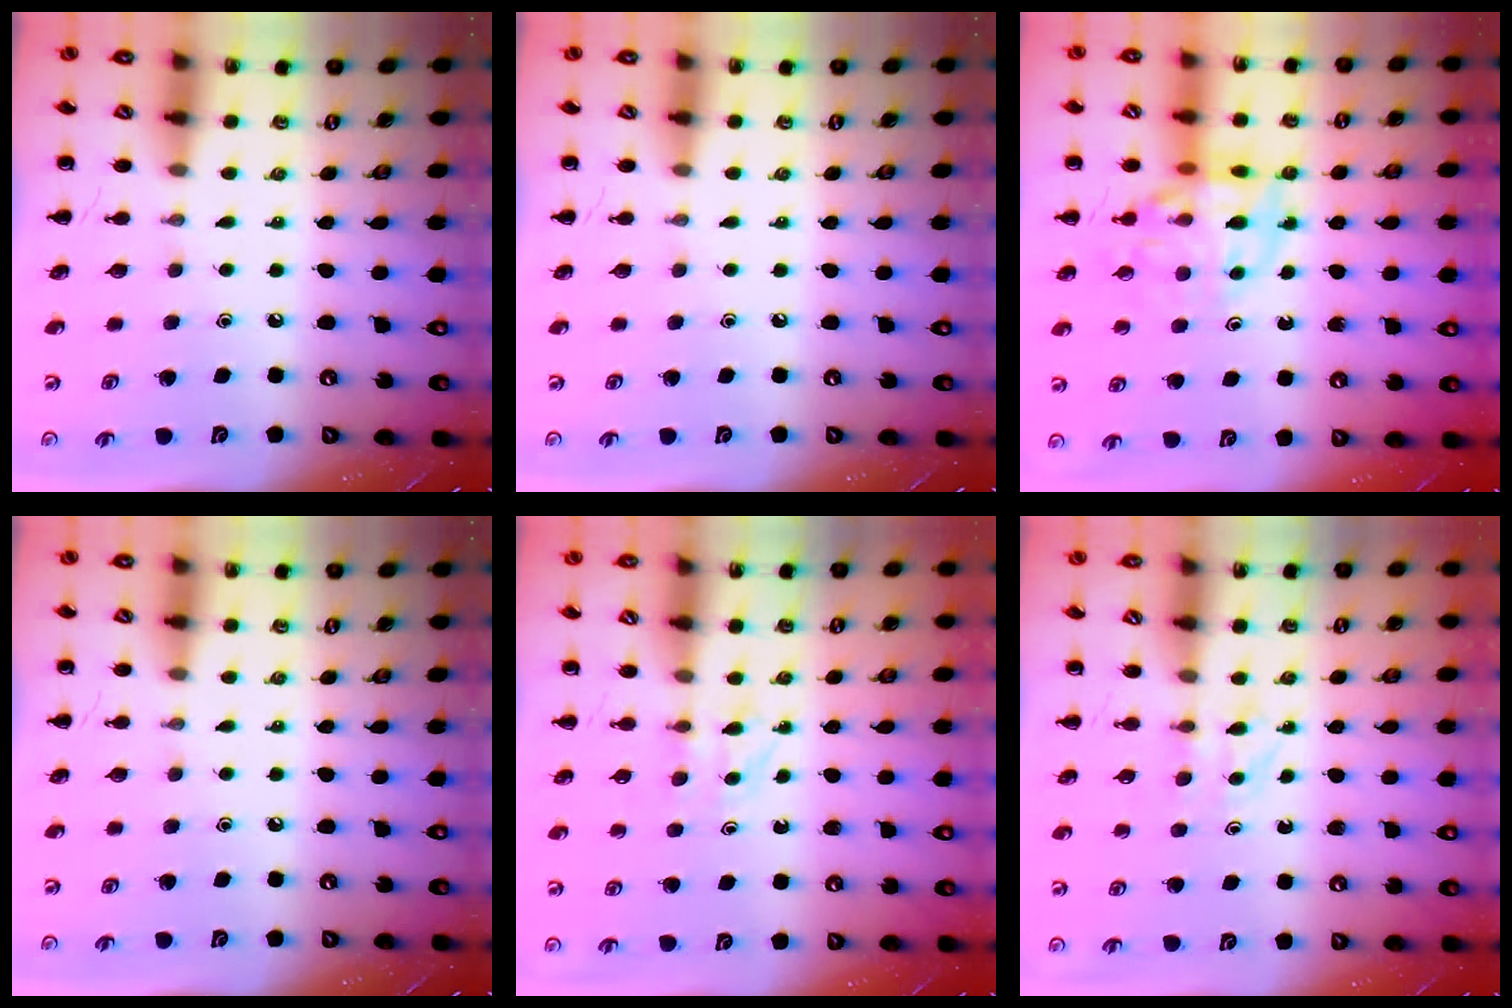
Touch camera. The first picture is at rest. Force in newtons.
{"total": 0.0}
{"total": 12.5, "press": 12.1, "slide": 3.0}
{"total": 0.0}
{"total": 2.8, "press": 2.6, "slide": 1.0}
{"total": 2.8, "press": 2.6, "slide": 1.0}